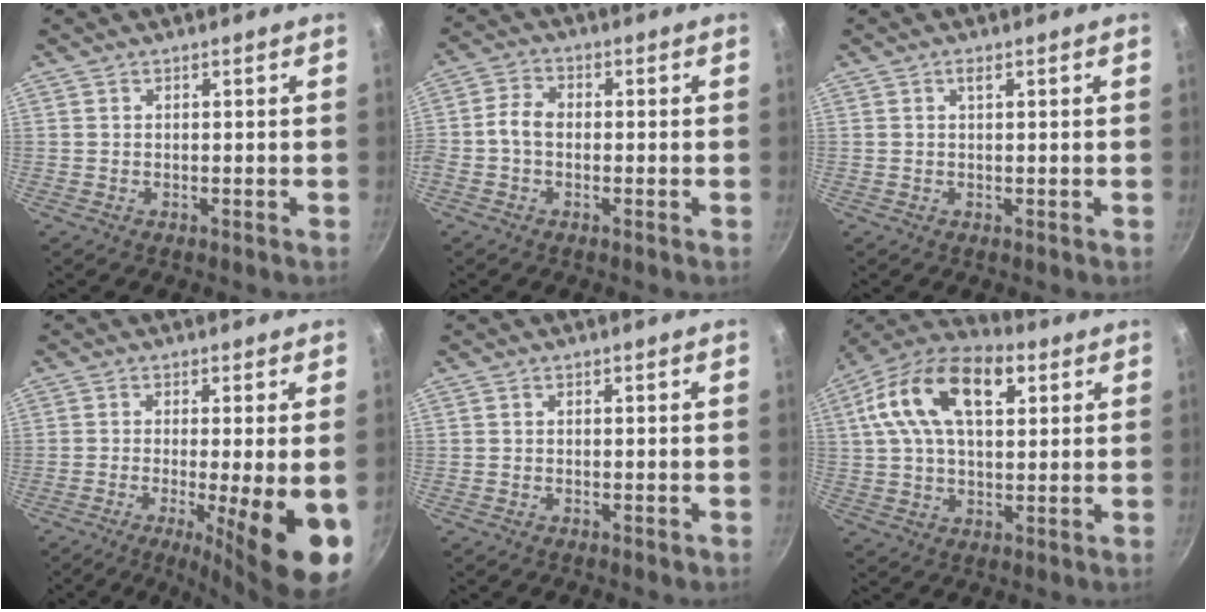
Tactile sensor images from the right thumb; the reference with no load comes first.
{"total": 4.4, "force": [-0.6, 3.1, 3.1], "torque": [-0.059, 0.016, -0.026]}
{"total": 1.2, "force": [0.5, 0.4, 1.0], "torque": [-0.017, 0.000, 0.009]}
{"total": 13.5, "force": [-3.6, 2.2, 12.9], "torque": [-0.186, -0.011, -0.049]}
{"total": 0.5, "force": [-0.2, 0.3, 0.4], "torque": [-0.004, 0.003, -0.003]}
{"total": 19.6, "force": [6.3, 11.0, 15.0], "torque": [-0.260, 0.012, 0.093]}